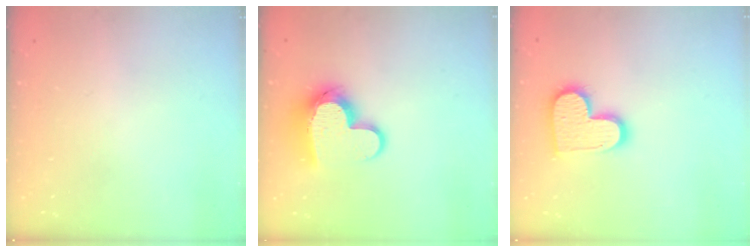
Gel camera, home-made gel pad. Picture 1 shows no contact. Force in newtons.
{"total": 13.2, "press": 13.2, "slide": 0.9}
{"total": 14.0, "press": 13.9, "slide": 0.8}